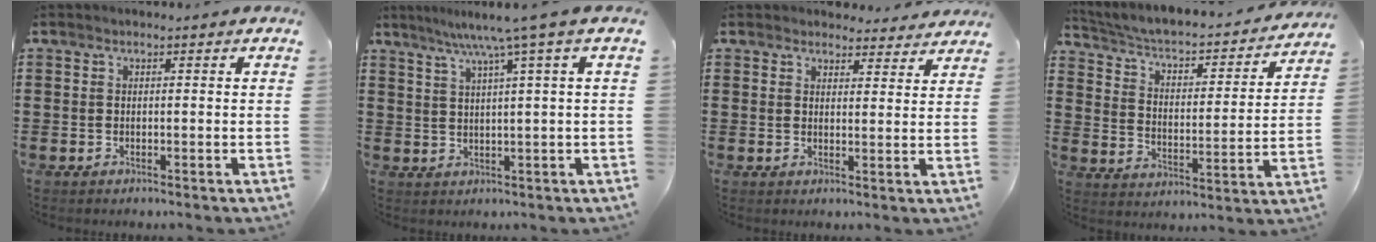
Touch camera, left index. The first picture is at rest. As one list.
[{"total": 5.8, "force": [3.4, -0.9, 4.5], "torque": [-0.096, -0.009, 0.055]}, {"total": 3.6, "force": [3.5, 0.9, 0.5], "torque": [-0.012, -0.012, 0.065]}, {"total": 3.3, "force": [2.5, 1.0, 1.8], "torque": [-0.052, -0.026, 0.032]}]